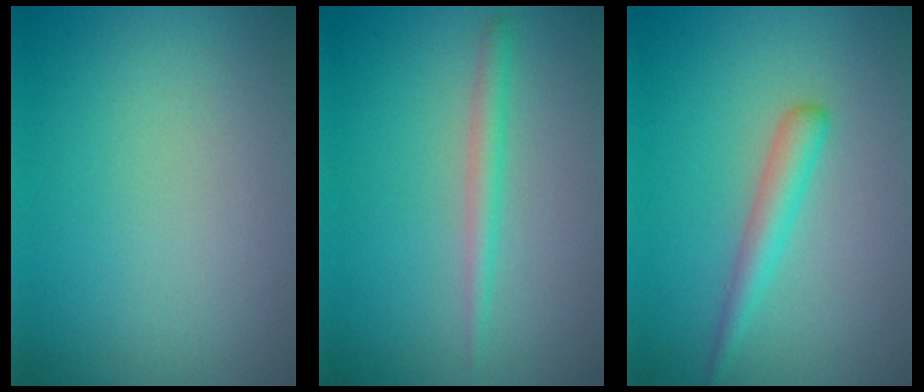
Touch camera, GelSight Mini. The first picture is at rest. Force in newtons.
{"total": 1.7, "press": 1.7, "slide": 0.1}
{"total": 2.2, "press": 2.2, "slide": 0.0}